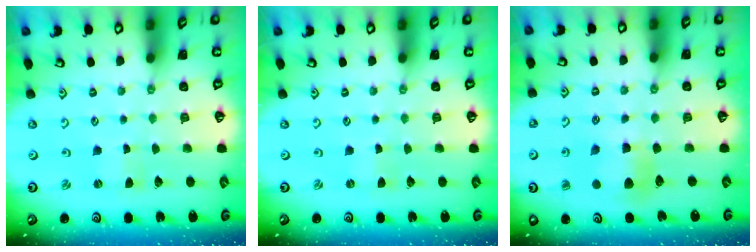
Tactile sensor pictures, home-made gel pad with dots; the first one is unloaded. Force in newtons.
{"total": 0.0}
{"total": 7.1, "press": 7.0, "slide": 0.4}